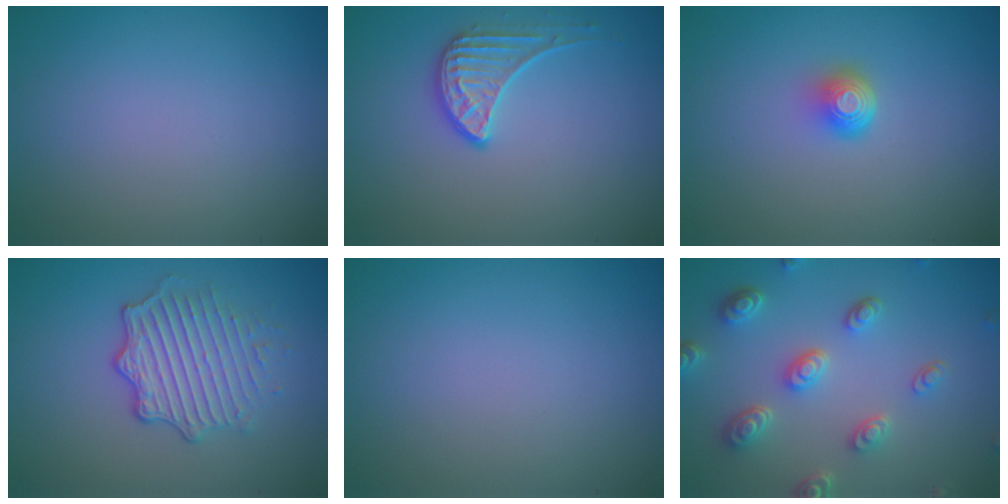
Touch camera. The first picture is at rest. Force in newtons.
{"total": 2.3, "press": 1.7, "slide": 1.5}
{"total": 2.1, "press": 1.4, "slide": 1.6}
{"total": 4.7, "press": 3.3, "slide": 3.3}
{"total": 0.0}
{"total": 4.6, "press": 3.7, "slide": 2.7}